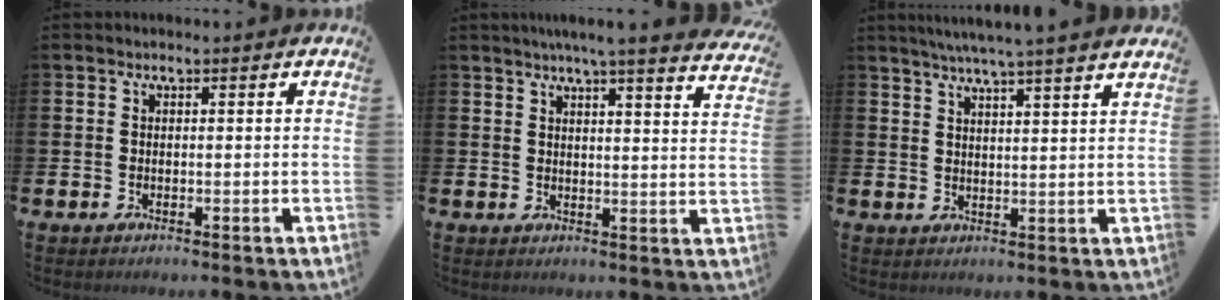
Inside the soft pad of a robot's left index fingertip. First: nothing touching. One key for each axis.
{"total": 5.3, "fx": 4.9, "fy": -0.7, "fz": 1.9, "tx": -0.033, "ty": -0.031, "tz": 0.080}
{"total": 5.2, "fx": 4.8, "fy": -1.2, "fz": 1.5, "tx": -0.039, "ty": -0.023, "tz": 0.083}